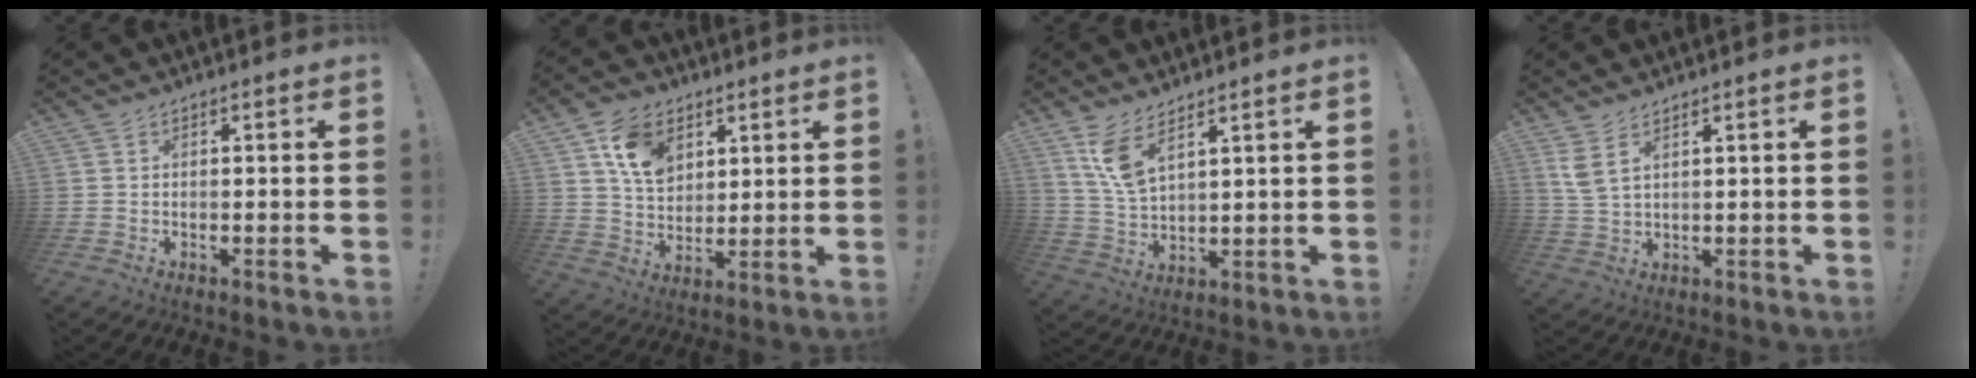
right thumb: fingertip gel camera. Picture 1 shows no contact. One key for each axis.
{"total": 11.9, "fx": 5.8, "fy": 8.6, "fz": 5.9, "tx": -0.097, "ty": -0.017, "tz": 0.114}
{"total": 8.5, "fx": 5.5, "fy": 3.2, "fz": 5.7, "tx": -0.105, "ty": -0.026, "tz": 0.103}
{"total": 4.5, "fx": 2.6, "fy": 1.4, "fz": 3.4, "tx": -0.070, "ty": -0.012, "tz": 0.050}